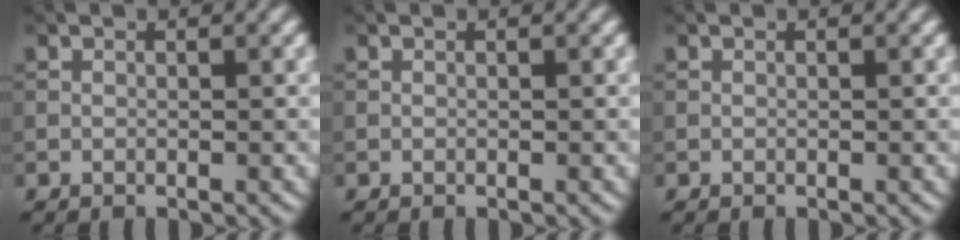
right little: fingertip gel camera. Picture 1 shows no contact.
{"total": 0.0}
{"total": 0.0}